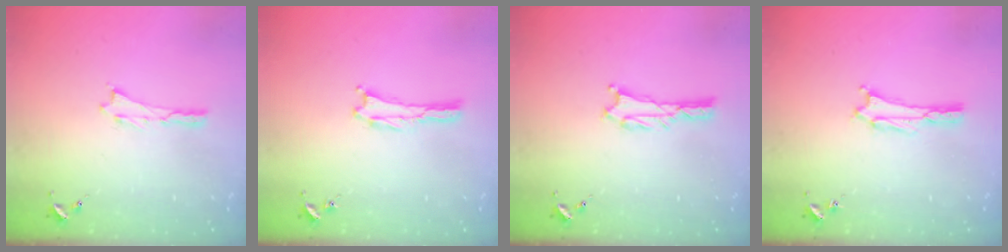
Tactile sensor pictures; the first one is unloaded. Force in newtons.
{"total": 0.0}
{"total": 1.3, "press": 1.3, "slide": 0.3}
{"total": 1.6, "press": 1.6, "slide": 0.2}